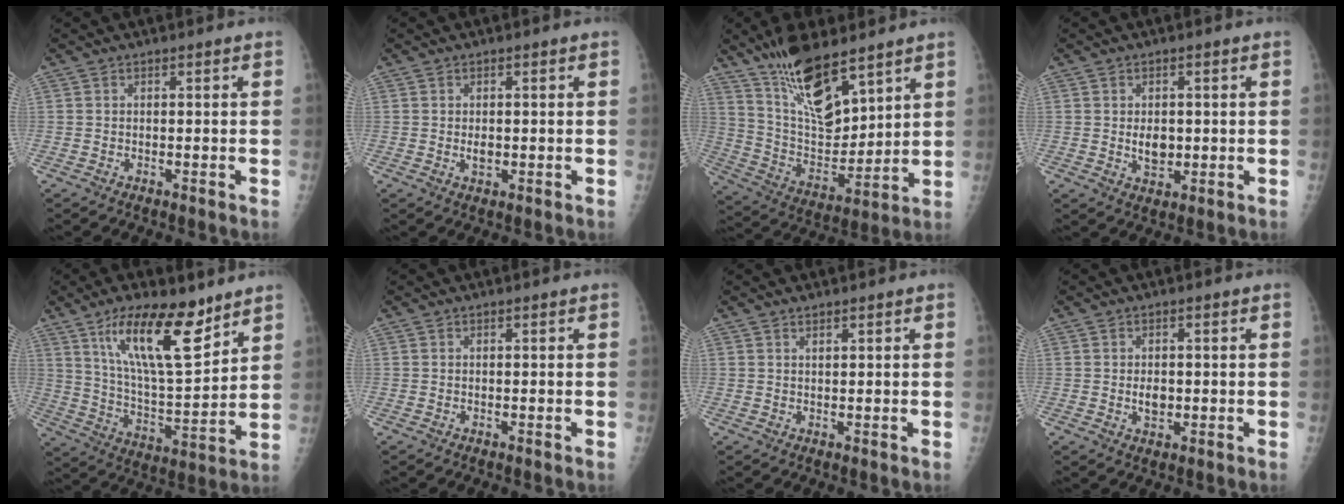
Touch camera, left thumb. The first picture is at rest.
{"total": 1.9, "force": [0.0, 1.2, 1.5], "torque": [-0.019, -0.003, 0.002]}
{"total": 16.9, "force": [11.9, 6.1, 10.4], "torque": [-0.149, -0.072, 0.229]}
{"total": 4.3, "force": [0.1, 2.9, 3.1], "torque": [-0.034, -0.004, 0.009]}
{"total": 17.6, "force": [10.8, 5.6, 12.8], "torque": [-0.188, -0.065, 0.199]}
{"total": 0.0}
{"total": 1.0, "force": [0.8, 0.2, 0.5], "torque": [-0.006, -0.005, 0.015]}
{"total": 3.3, "force": [-0.2, 2.2, 2.5], "torque": [-0.031, -0.001, 0.001]}